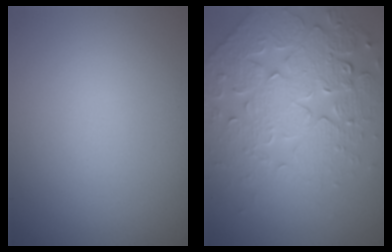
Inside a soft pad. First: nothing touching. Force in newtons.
{"total": 7.9, "press": 5.7, "slide": 5.6}